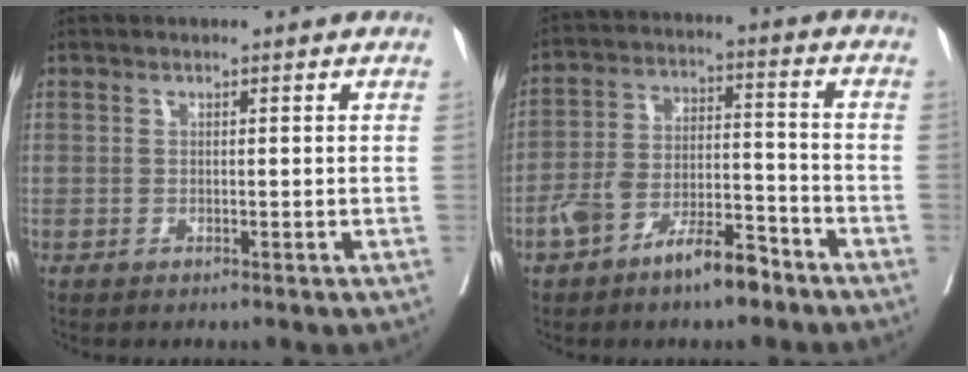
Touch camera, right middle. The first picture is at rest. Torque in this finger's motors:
{"motor_torque": [0.87, -0.80, 0.45, 0.10]}